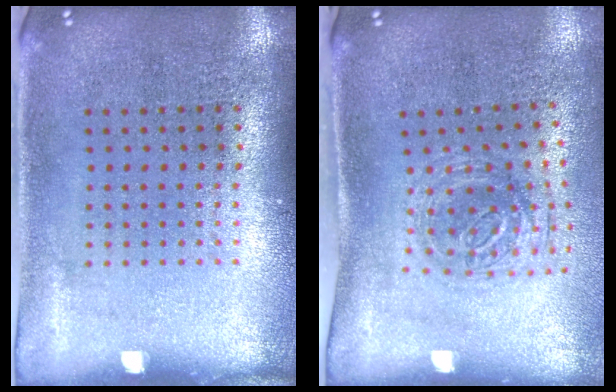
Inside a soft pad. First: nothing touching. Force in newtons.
{"total": 1.1, "press": 1.0, "slide": 0.4}